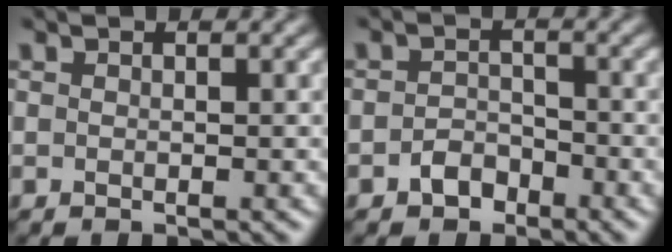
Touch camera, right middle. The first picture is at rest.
{"total": 2.1, "force": [-1.3, 1.4, 0.8], "torque": [-0.012, 0.006, -0.027]}